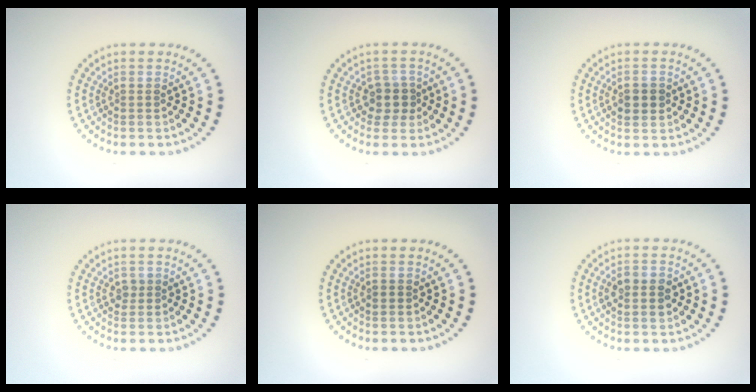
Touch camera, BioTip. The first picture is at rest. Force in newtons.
{"total": 2.2, "press": 1.9, "slide": 1.1}
{"total": 1.9, "press": 1.9, "slide": 0.2}
{"total": 0.8, "press": 0.7, "slide": 0.3}
{"total": 0.8, "press": 0.8, "slide": 0.1}
{"total": 2.8, "press": 2.8, "slide": 0.0}